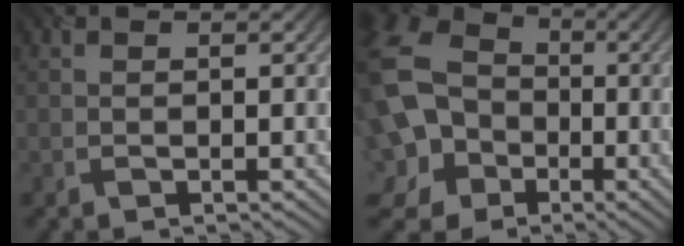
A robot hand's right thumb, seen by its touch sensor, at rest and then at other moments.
{"total": 18.9, "force": [-2.1, 15.9, 10.0], "torque": [-0.280, -0.026, -0.069]}